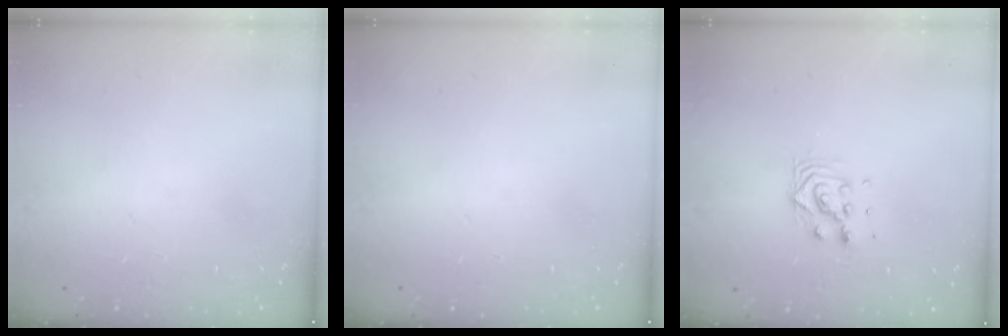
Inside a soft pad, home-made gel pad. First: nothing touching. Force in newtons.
{"total": 0.0}
{"total": 7.0, "press": 7.0, "slide": 0.5}